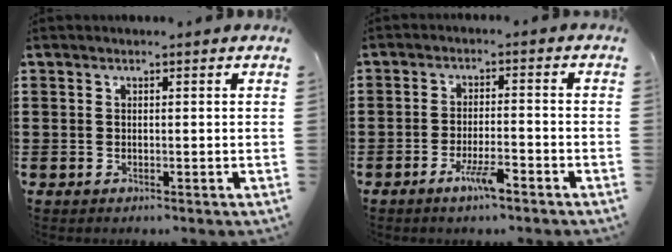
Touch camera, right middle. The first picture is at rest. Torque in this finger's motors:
{"motor_torque": [0.16, -0.21, 0.33, 0.09]}